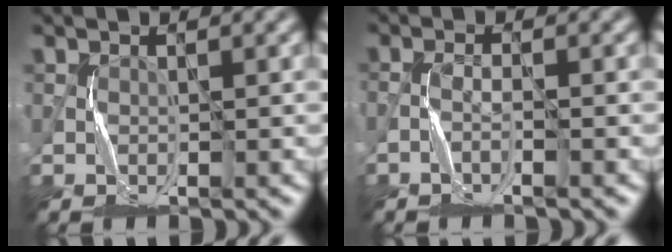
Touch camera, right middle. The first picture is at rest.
{"total": 1.4, "force": [-0.8, 0.1, 1.2], "torque": [-0.026, 0.006, -0.021]}